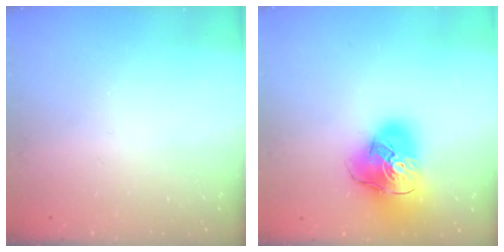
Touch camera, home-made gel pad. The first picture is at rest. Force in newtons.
{"total": 19.7, "press": 19.5, "slide": 2.7}